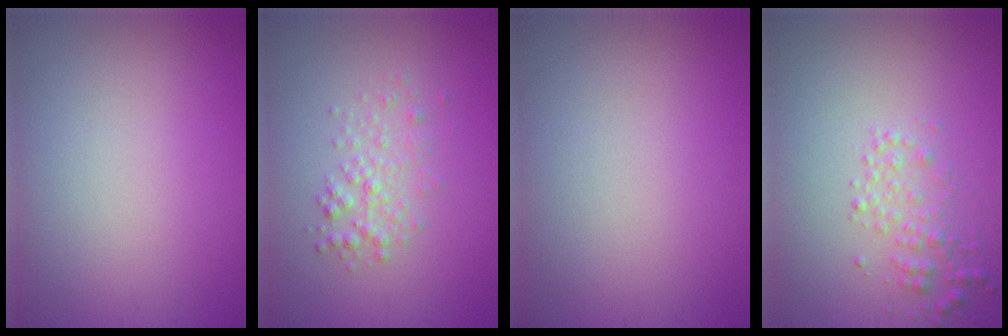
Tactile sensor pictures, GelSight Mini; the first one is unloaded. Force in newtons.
{"total": 2.0, "press": 2.0, "slide": 0.1}
{"total": 0.0}
{"total": 2.1, "press": 2.1, "slide": 0.1}